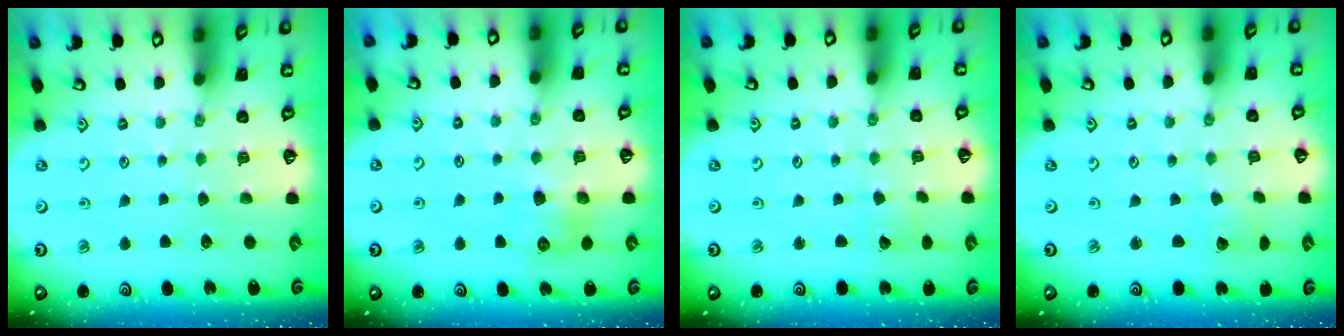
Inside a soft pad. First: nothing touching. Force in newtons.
{"total": 7.1, "press": 7.0, "slide": 0.4}
{"total": 2.7, "press": 2.7, "slide": 0.2}
{"total": 2.0, "press": 2.0, "slide": 0.1}